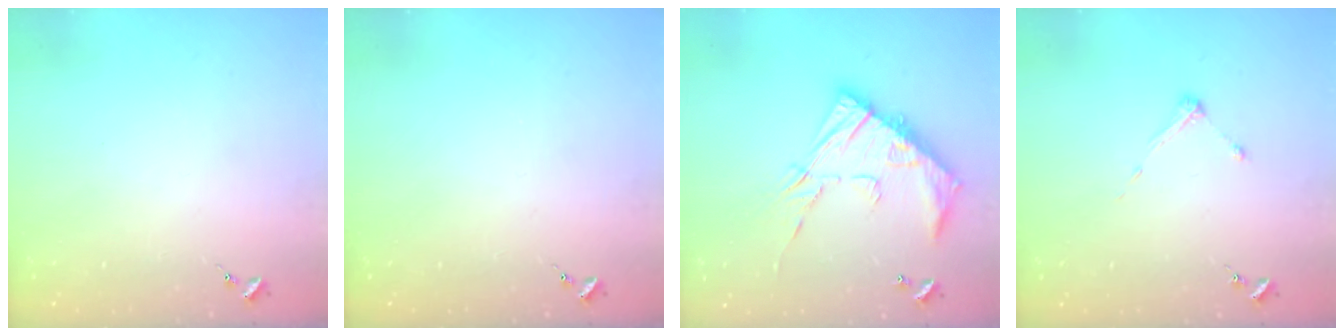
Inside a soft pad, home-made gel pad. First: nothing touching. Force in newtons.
{"total": 0.0}
{"total": 17.3, "press": 17.3, "slide": 1.4}
{"total": 3.9, "press": 3.8, "slide": 0.4}